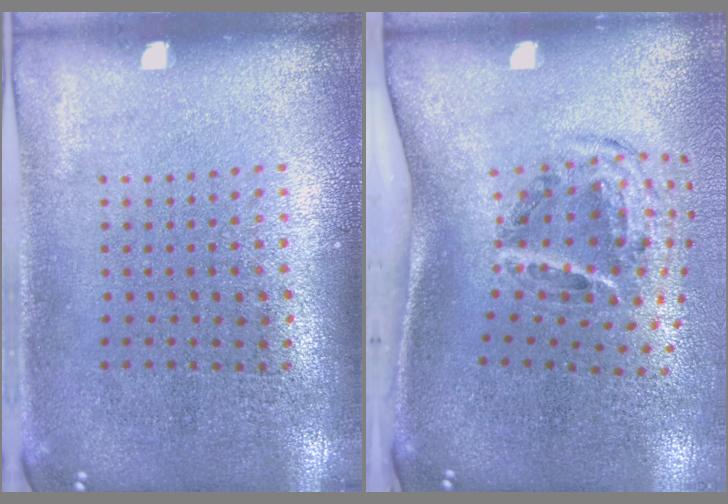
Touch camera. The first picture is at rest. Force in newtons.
{"total": 2.0, "press": 1.2, "slide": 1.5}